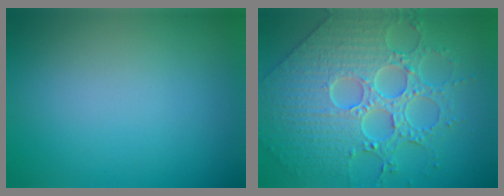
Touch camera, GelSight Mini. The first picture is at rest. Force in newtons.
{"total": 6.7, "press": 6.0, "slide": 2.9}